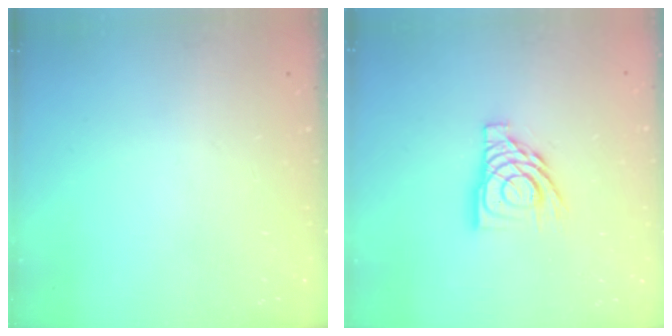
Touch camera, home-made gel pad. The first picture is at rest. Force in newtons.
{"total": 12.9, "press": 12.8, "slide": 1.6}